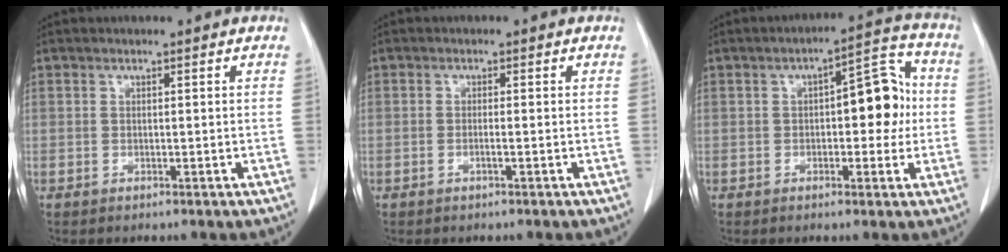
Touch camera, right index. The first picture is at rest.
{"total": 0.8, "force": [-0.2, -0.1, 0.7], "torque": [-0.010, 0.001, -0.004]}
{"total": 9.1, "force": [0.3, 3.7, 8.3], "torque": [-0.107, 0.035, 0.005]}